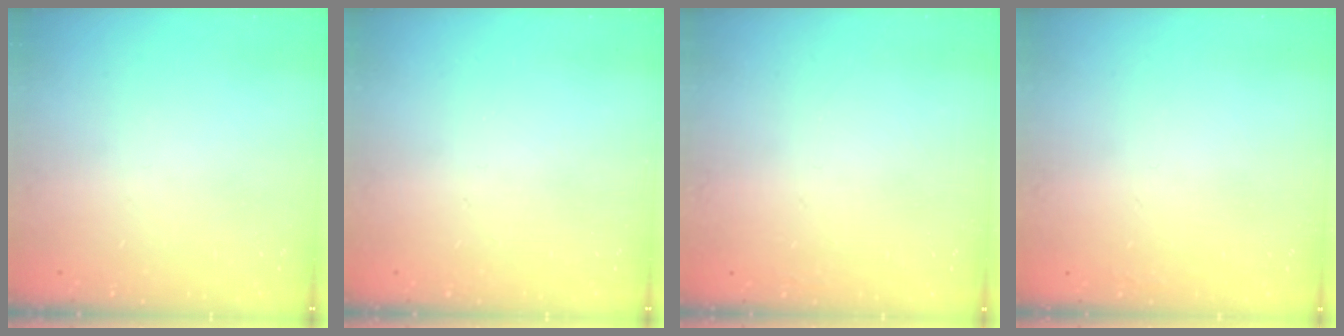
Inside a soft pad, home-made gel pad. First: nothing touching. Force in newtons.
{"total": 0.0}
{"total": 1.6, "press": 1.6, "slide": 0.1}
{"total": 1.6, "press": 1.5, "slide": 0.1}